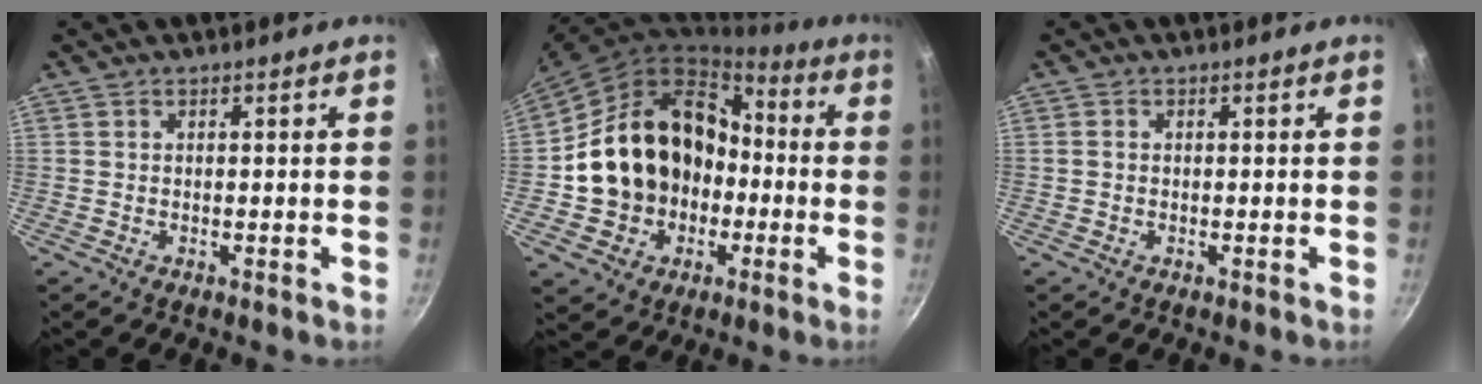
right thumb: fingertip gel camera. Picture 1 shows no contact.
{"total": 20.3, "force": [-2.3, 16.9, 11.0], "torque": [-0.174, 0.064, -0.023]}
{"total": 0.8, "force": [-0.1, 0.7, 0.4], "torque": [-0.006, 0.003, -0.003]}